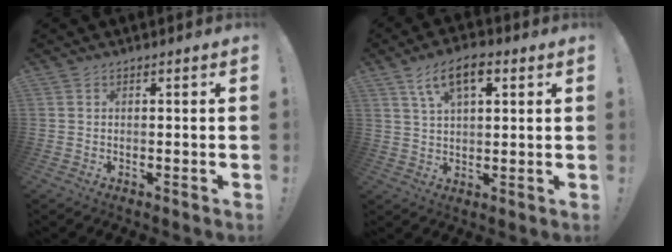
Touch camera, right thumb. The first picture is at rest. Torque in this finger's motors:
{"motor_torque": [0.16, 0.16, 0.06, 0.06, 0.06]}